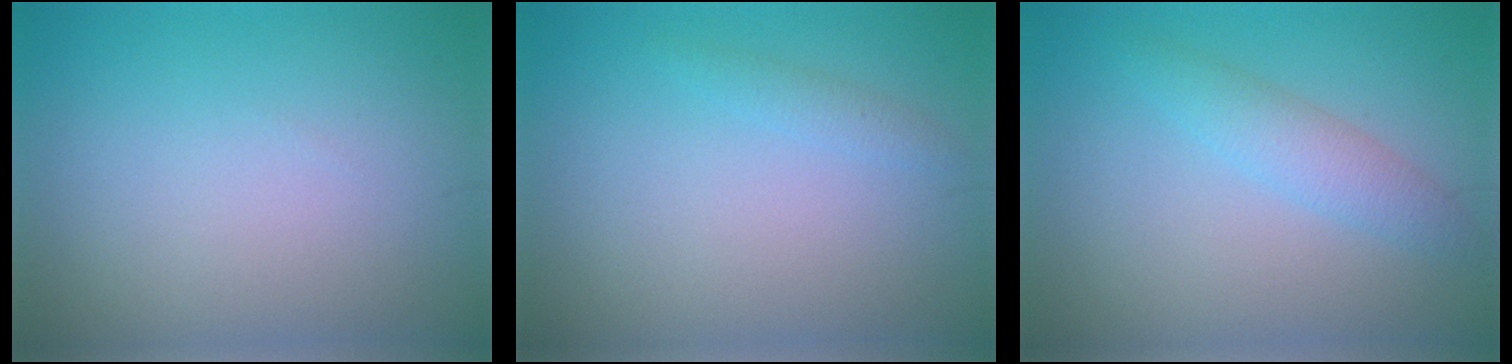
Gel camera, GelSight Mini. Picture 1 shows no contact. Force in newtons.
{"total": 1.0, "press": 1.0, "slide": 0.1}
{"total": 2.4, "press": 2.4, "slide": 0.1}